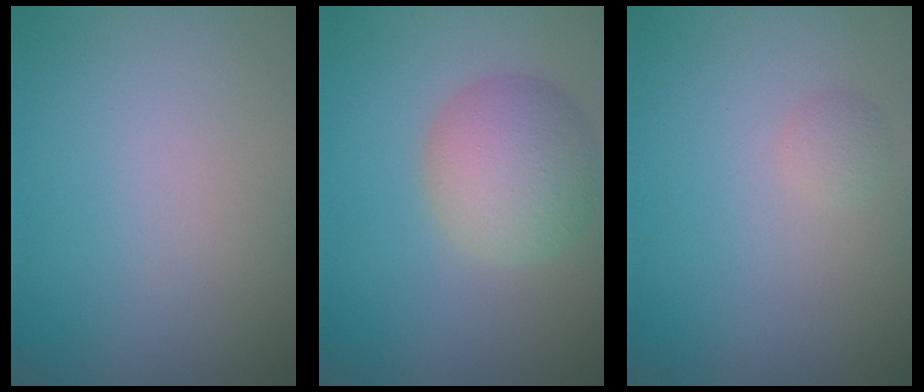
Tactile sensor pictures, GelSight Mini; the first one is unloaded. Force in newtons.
{"total": 5.1, "press": 5.1, "slide": 0.1}
{"total": 0.8, "press": 0.8, "slide": 0.0}